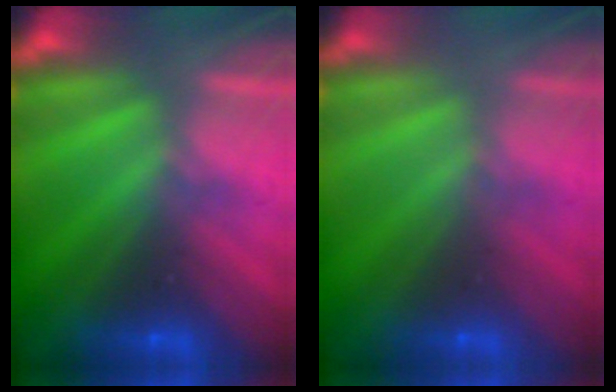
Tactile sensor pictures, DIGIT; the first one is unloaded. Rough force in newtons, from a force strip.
{"total": 4.2}